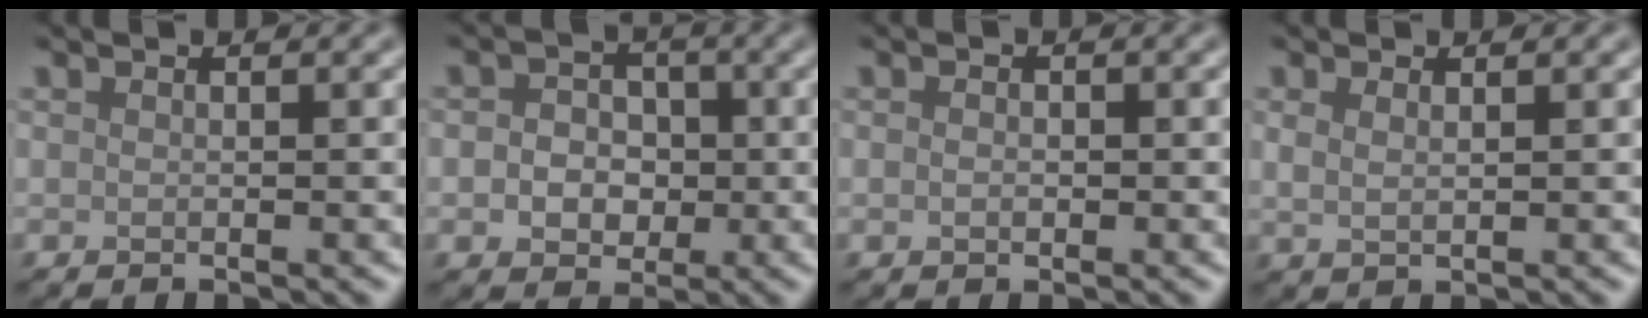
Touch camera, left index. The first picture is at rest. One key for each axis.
{"total": 3.8, "fx": -0.3, "fy": 3.3, "fz": 2.0, "tx": -0.016, "ty": 0.003, "tz": -0.021}
{"total": 0.8, "fx": 0.0, "fy": 0.6, "fz": 0.6, "tx": -0.011, "ty": -0.001, "tz": -0.002}
{"total": 1.3, "fx": 0.7, "fy": 0.5, "fz": 0.9, "tx": -0.019, "ty": -0.005, "tz": 0.017}